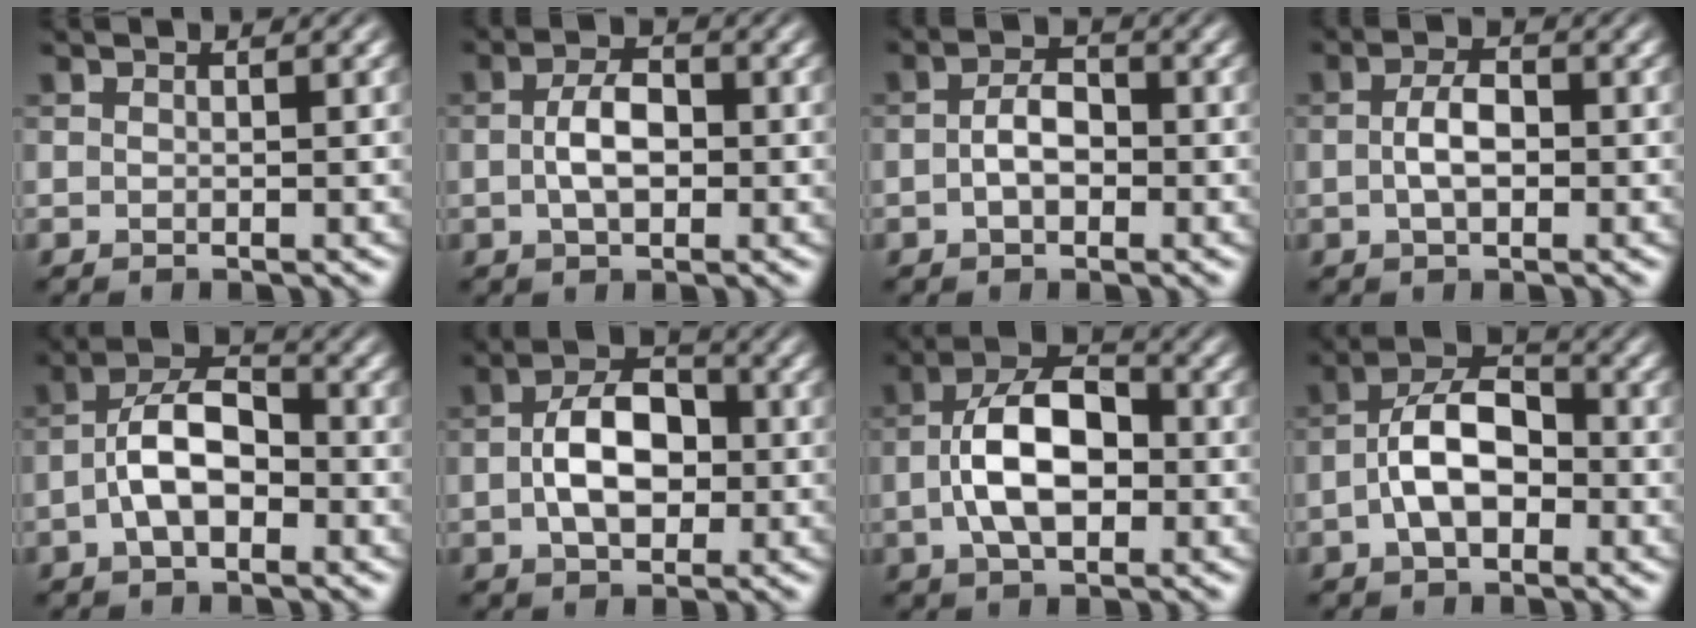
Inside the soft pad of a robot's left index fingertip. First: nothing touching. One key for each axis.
{"total": 3.5, "fx": -0.3, "fy": 1.9, "fz": 2.9, "tx": -0.059, "ty": 0.003, "tz": -0.008}
{"total": 2.9, "fx": -0.6, "fy": 1.7, "fz": 2.2, "tx": -0.044, "ty": 0.003, "tz": -0.015}
{"total": 2.9, "fx": -0.2, "fy": 1.5, "fz": 2.5, "tx": -0.050, "ty": 0.002, "tz": -0.008}
{"total": 5.4, "fx": -1.7, "fy": 2.7, "fz": 4.4, "tx": -0.076, "ty": 0.016, "tz": -0.038}
{"total": 5.8, "fx": -0.4, "fy": 3.6, "fz": 4.6, "tx": -0.077, "ty": 0.006, "tz": -0.012}
{"total": 7.3, "fx": -0.9, "fy": 4.0, "fz": 6.0, "tx": -0.110, "ty": 0.013, "tz": -0.025}
{"total": 5.8, "fx": -1.5, "fy": 3.1, "fz": 4.7, "tx": -0.079, "ty": 0.015, "tz": -0.036}